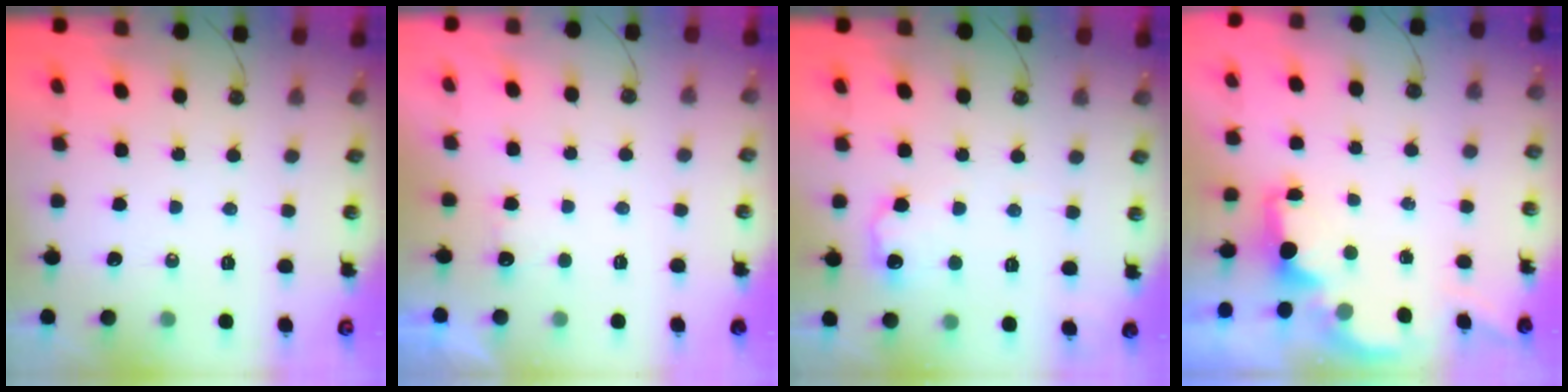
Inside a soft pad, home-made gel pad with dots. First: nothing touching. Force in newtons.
{"total": 1.9, "press": 1.8, "slide": 0.8}
{"total": 9.6, "press": 9.6, "slide": 0.4}
{"total": 1.9, "press": 1.7, "slide": 0.8}